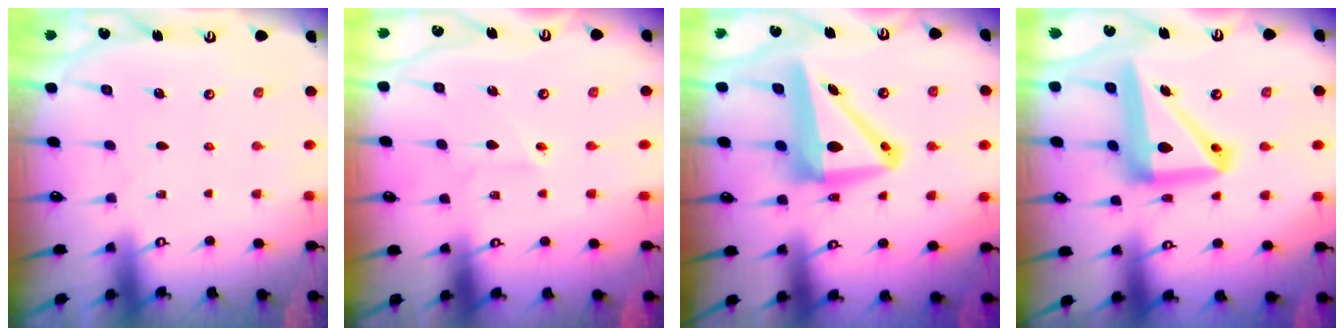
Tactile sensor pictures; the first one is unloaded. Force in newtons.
{"total": 1.8, "press": 1.7, "slide": 0.2}
{"total": 12.3, "press": 11.9, "slide": 2.8}
{"total": 17.3, "press": 17.2, "slide": 1.9}